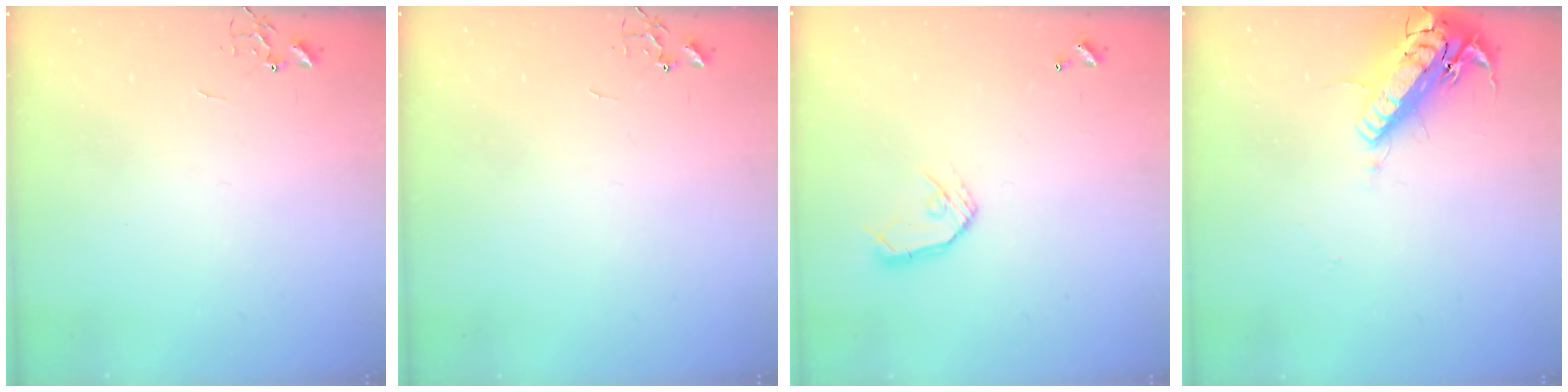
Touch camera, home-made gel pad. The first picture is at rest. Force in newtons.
{"total": 0.0}
{"total": 8.8, "press": 8.8, "slide": 0.6}
{"total": 17.6, "press": 17.3, "slide": 3.4}